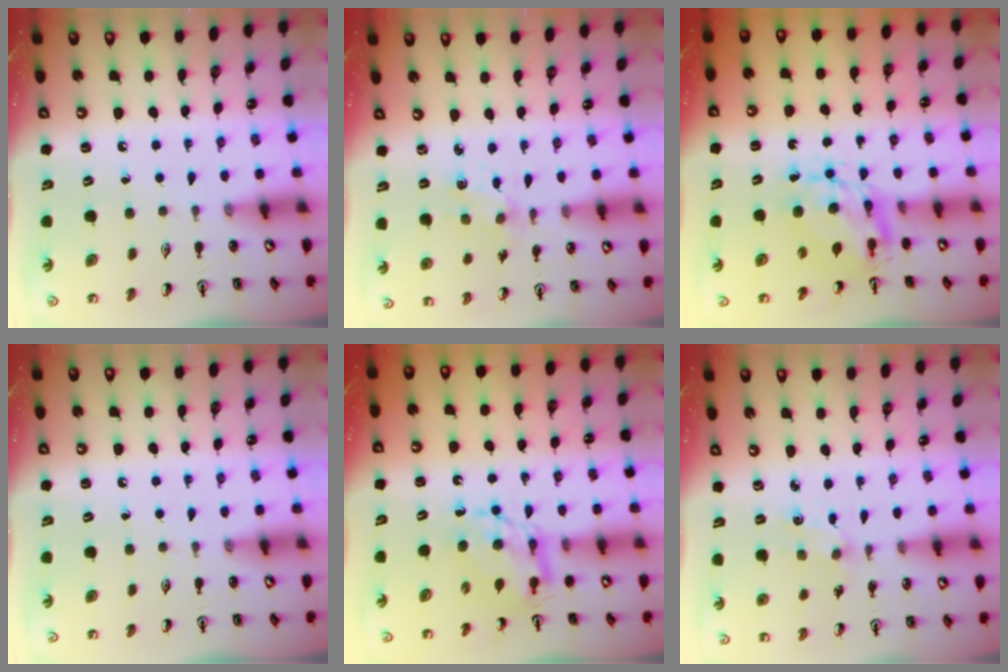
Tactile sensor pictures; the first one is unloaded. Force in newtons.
{"total": 2.0, "press": 2.0, "slide": 0.4}
{"total": 7.5, "press": 7.5, "slide": 0.7}
{"total": 0.0}
{"total": 7.1, "press": 7.1, "slide": 0.3}
{"total": 3.4, "press": 3.4, "slide": 0.5}